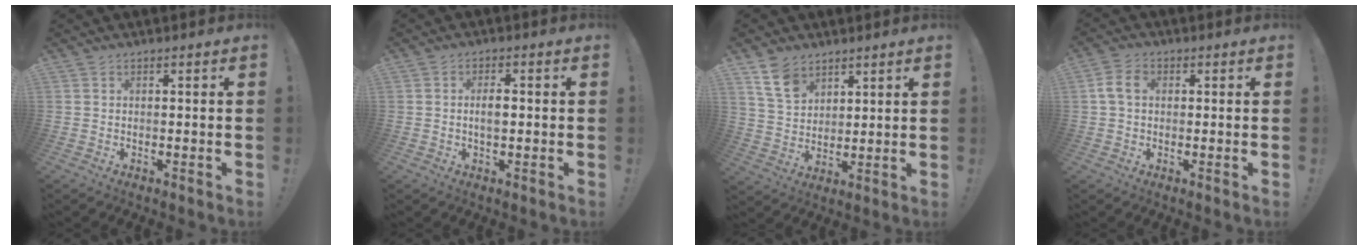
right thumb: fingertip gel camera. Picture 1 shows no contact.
{"total": 3.6, "force": [-0.1, 1.6, 3.2], "torque": [-0.052, -0.001, -0.008]}
{"total": 10.2, "force": [6.8, 6.3, 4.3], "torque": [-0.080, -0.030, 0.134]}
{"total": 6.0, "force": [1.0, 4.2, 4.2], "torque": [-0.080, 0.010, 0.021]}